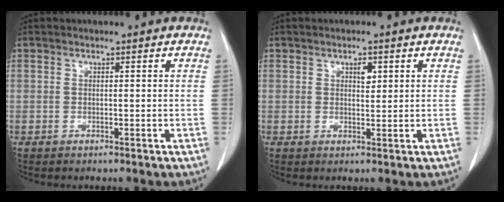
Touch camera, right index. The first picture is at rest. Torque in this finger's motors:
{"motor_torque": [0.03, 0.11, 0.01, 0.00]}